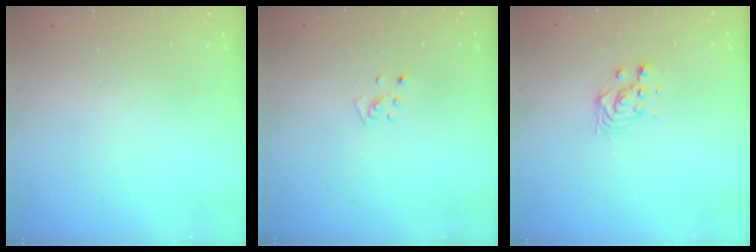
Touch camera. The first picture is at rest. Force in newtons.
{"total": 3.8, "press": 3.8, "slide": 0.4}
{"total": 3.5, "press": 3.5, "slide": 0.0}